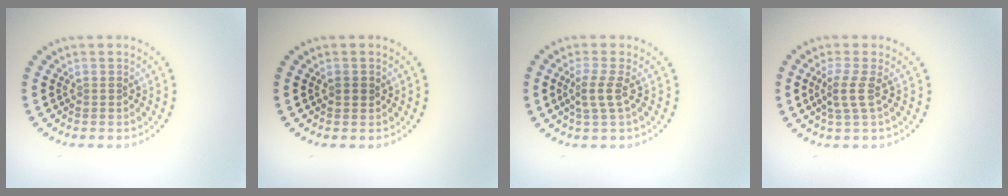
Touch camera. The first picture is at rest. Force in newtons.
{"total": 0.8, "press": 0.8, "slide": 0.2}
{"total": 2.1, "press": 1.6, "slide": 1.4}
{"total": 2.1, "press": 1.6, "slide": 1.3}